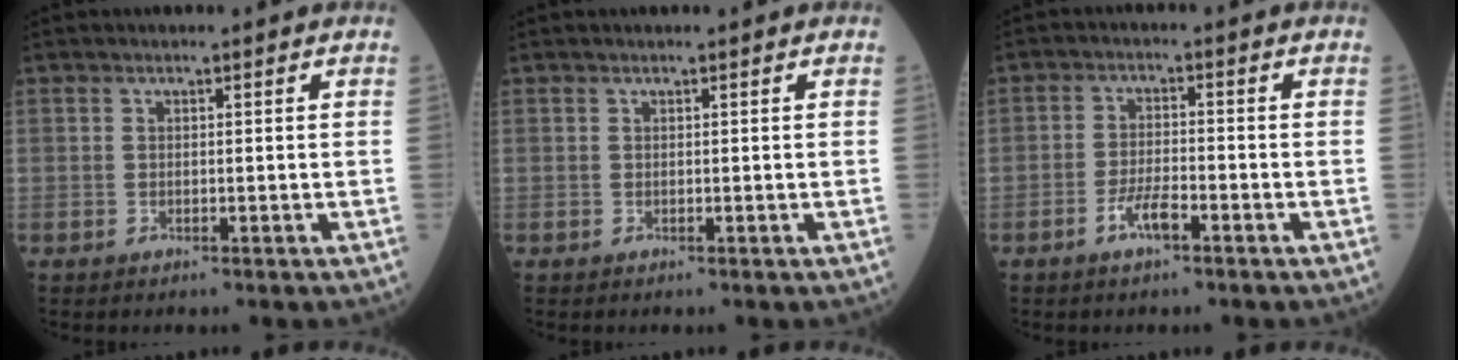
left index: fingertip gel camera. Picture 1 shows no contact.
{"total": 0.0}
{"total": 3.8, "force": [-2.3, 0.8, 3.0], "torque": [-0.062, 0.000, -0.045]}